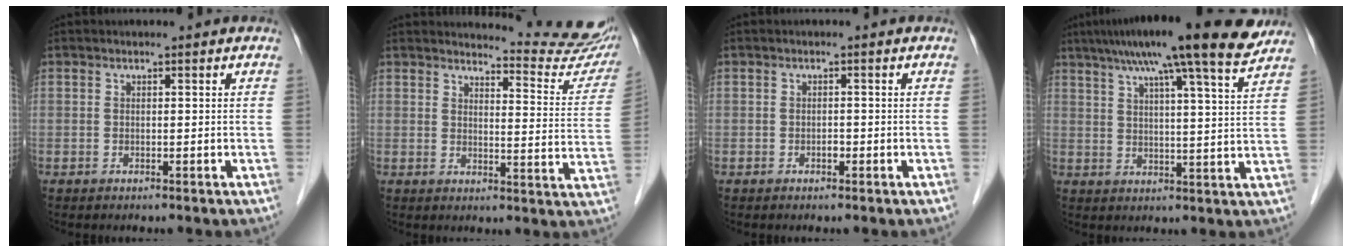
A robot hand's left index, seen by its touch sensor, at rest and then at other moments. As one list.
[{"total": 12.6, "force": [12.4, 0.5, 2.0], "torque": [-0.013, -0.083, 0.126]}, {"total": 0.7, "force": [-0.4, 0.3, 0.4], "torque": [-0.008, 0.002, -0.006]}, {"total": 17.9, "force": [13.9, 0.0, 11.2], "torque": [-0.178, 0.028, 0.186]}]